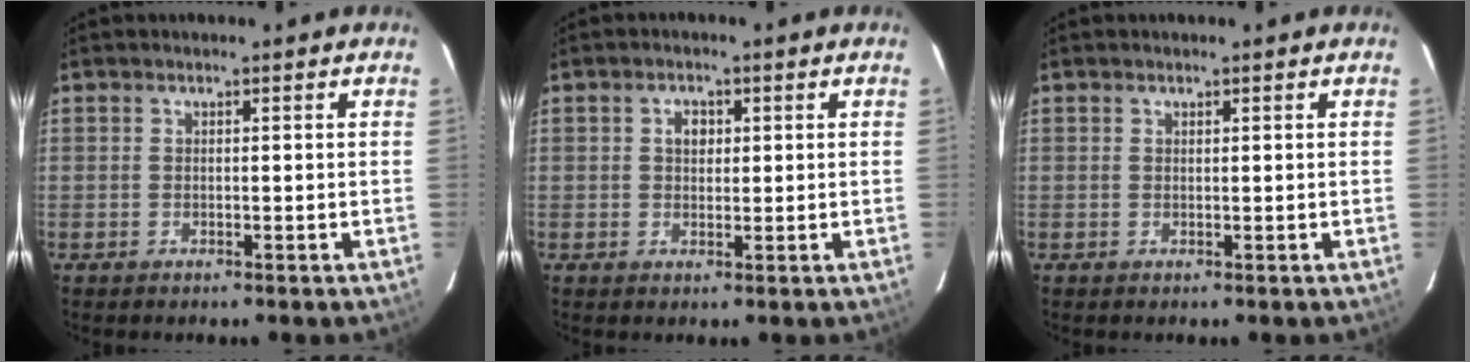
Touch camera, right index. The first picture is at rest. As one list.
[{"total": 2.4, "force": [0.7, 1.9, 1.4], "torque": [-0.019, 0.007, 0.011]}, {"total": 0.0}]